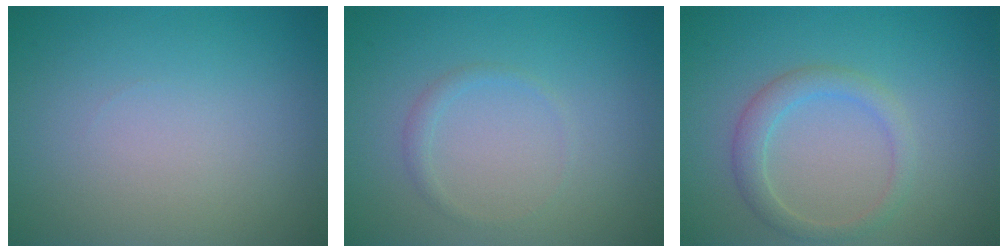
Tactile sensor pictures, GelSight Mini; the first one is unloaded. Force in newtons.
{"total": 0.9, "press": 0.9, "slide": 0.1}
{"total": 2.4, "press": 2.4, "slide": 0.1}